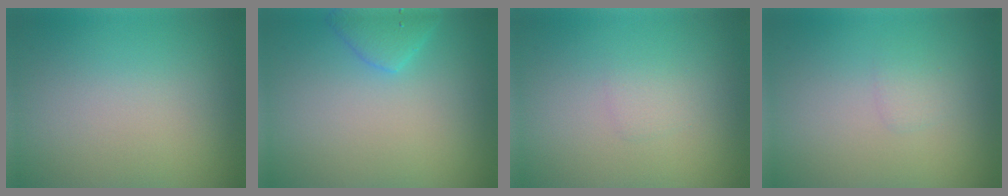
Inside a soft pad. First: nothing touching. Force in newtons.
{"total": 2.3, "press": 2.3, "slide": 0.2}
{"total": 0.9, "press": 0.9, "slide": 0.0}
{"total": 0.9, "press": 0.9, "slide": 0.1}